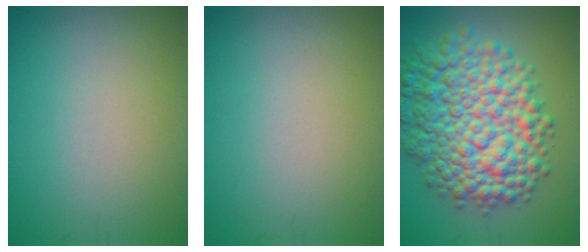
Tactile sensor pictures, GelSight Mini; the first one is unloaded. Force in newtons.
{"total": 0.0}
{"total": 11.6, "press": 11.6, "slide": 0.2}